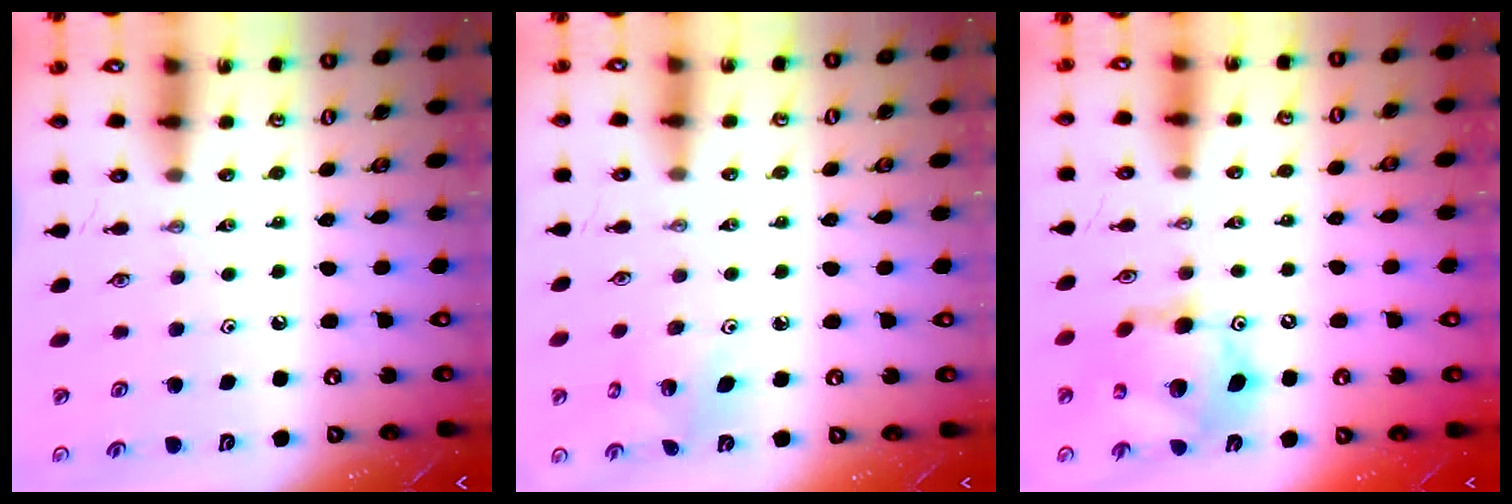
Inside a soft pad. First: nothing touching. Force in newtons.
{"total": 4.6, "press": 4.6, "slide": 0.3}
{"total": 14.4, "press": 14.3, "slide": 1.4}